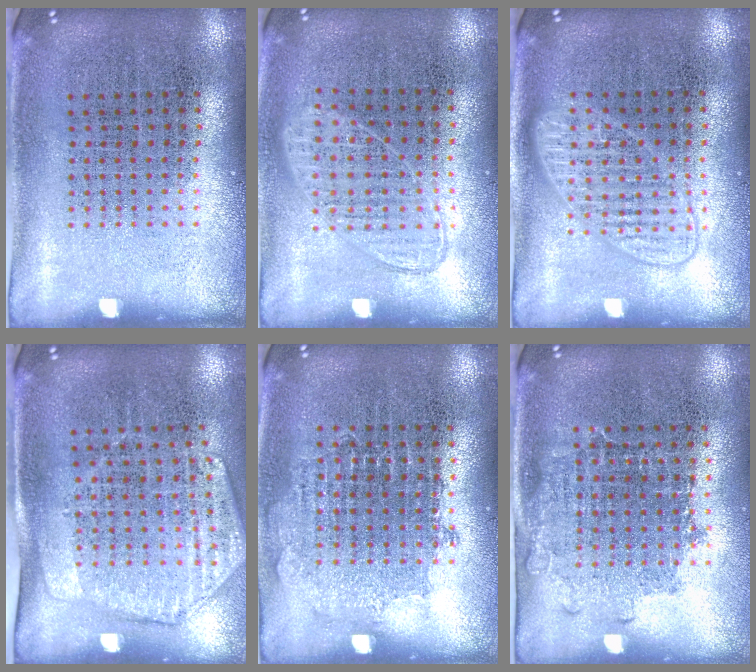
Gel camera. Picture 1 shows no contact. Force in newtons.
{"total": 0.9, "press": 0.8, "slide": 0.3}
{"total": 1.5, "press": 1.4, "slide": 0.3}
{"total": 1.8, "press": 1.5, "slide": 1.0}
{"total": 0.8, "press": 0.8, "slide": 0.2}
{"total": 1.3, "press": 1.1, "slide": 0.7}